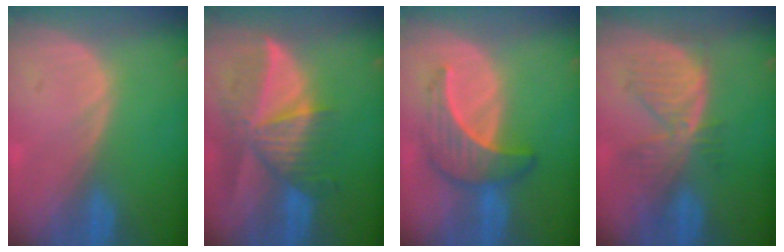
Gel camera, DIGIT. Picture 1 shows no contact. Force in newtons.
{"total": 9.5, "press": 8.5, "slide": 4.3}
{"total": 6.6, "press": 6.5, "slide": 1.2}
{"total": 7.2, "press": 6.5, "slide": 3.1}